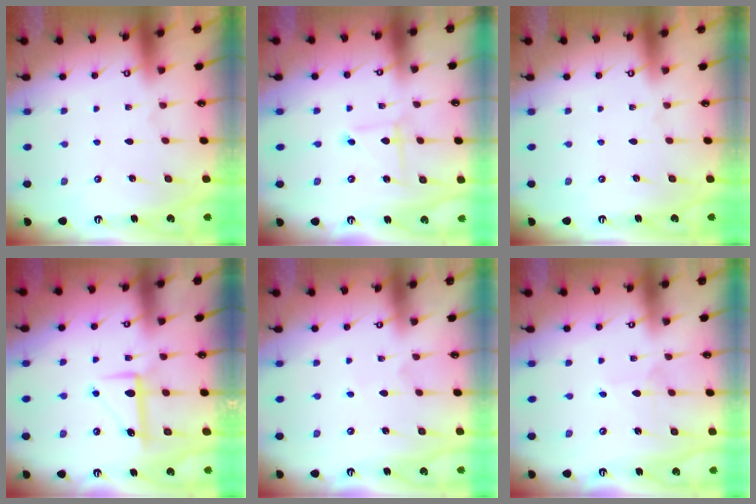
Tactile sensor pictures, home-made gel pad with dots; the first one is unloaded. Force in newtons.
{"total": 2.2, "press": 2.2, "slide": 0.3}
{"total": 0.0}
{"total": 6.9, "press": 6.9, "slide": 0.1}
{"total": 2.9, "press": 2.9, "slide": 0.3}
{"total": 2.0, "press": 2.0, "slide": 0.2}